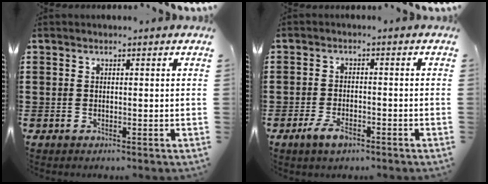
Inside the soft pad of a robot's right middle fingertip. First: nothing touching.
{"total": 3.5, "force": [-2.1, 1.5, 2.4], "torque": [-0.052, 0.001, -0.042]}